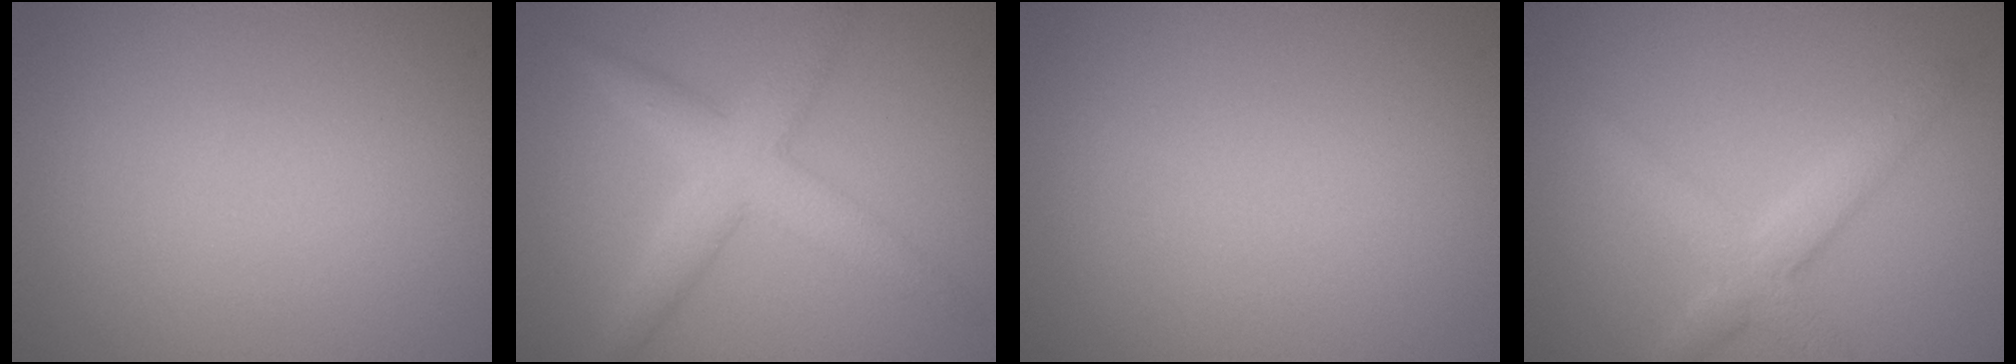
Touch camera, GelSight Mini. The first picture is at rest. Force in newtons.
{"total": 4.4, "press": 4.4, "slide": 0.2}
{"total": 0.0}
{"total": 3.1, "press": 3.1, "slide": 0.1}